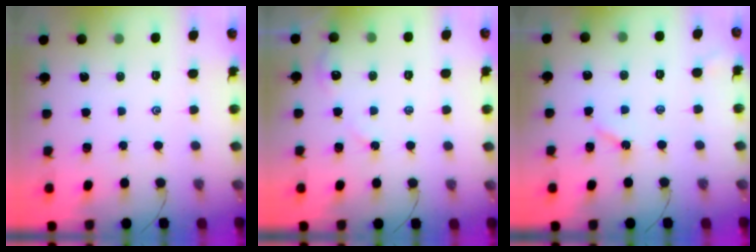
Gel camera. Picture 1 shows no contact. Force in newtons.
{"total": 3.5, "press": 3.5, "slide": 0.3}
{"total": 3.7, "press": 3.6, "slide": 0.6}